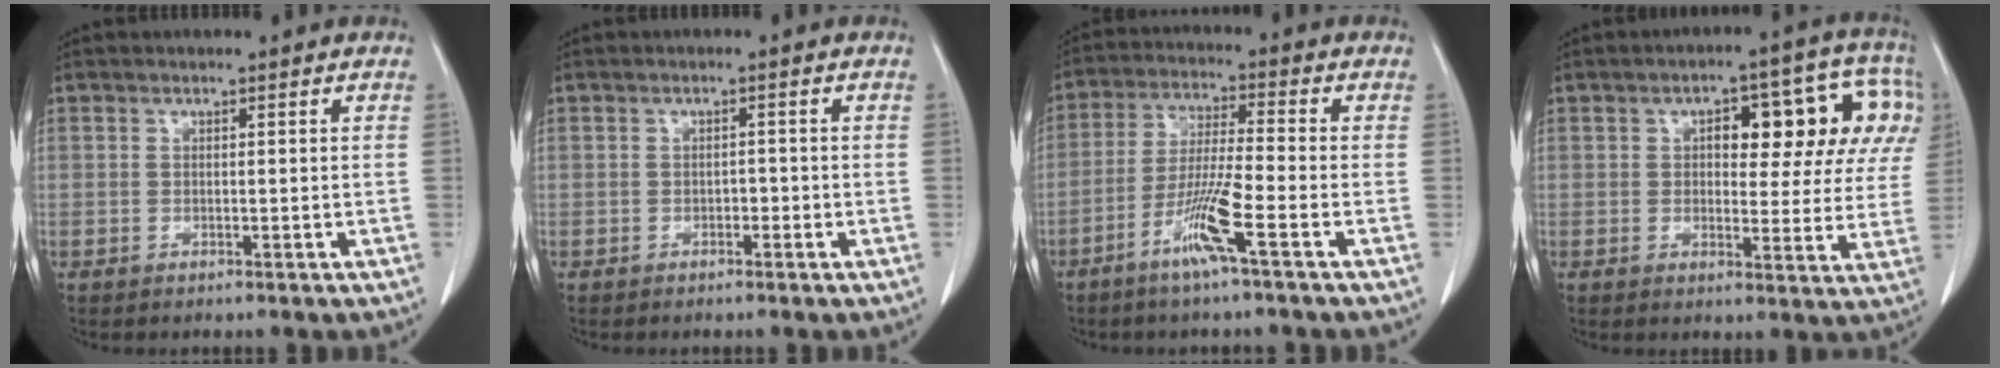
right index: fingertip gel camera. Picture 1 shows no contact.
{"total": 1.0, "force": [-0.5, 0.6, 0.6], "torque": [-0.008, 0.003, -0.008]}
{"total": 8.5, "force": [-4.3, -0.6, 7.3], "torque": [-0.145, -0.011, -0.089]}
{"total": 14.5, "force": [4.2, 5.9, 12.6], "torque": [-0.145, 0.040, 0.047]}